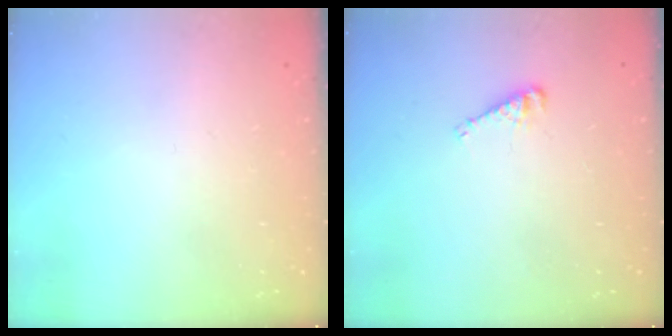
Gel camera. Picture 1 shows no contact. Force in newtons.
{"total": 4.6, "press": 4.6, "slide": 0.3}